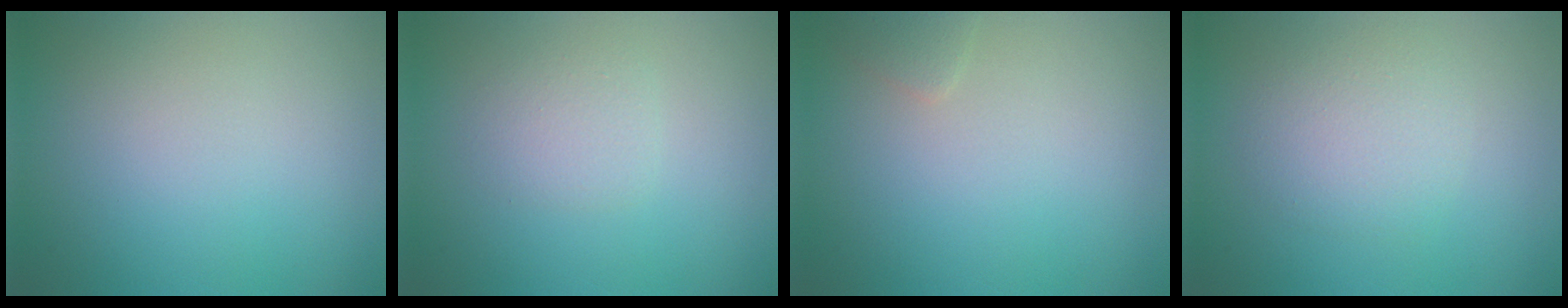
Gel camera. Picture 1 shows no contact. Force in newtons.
{"total": 1.5, "press": 1.5, "slide": 0.0}
{"total": 0.9, "press": 0.9, "slide": 0.1}
{"total": 2.8, "press": 2.8, "slide": 0.2}